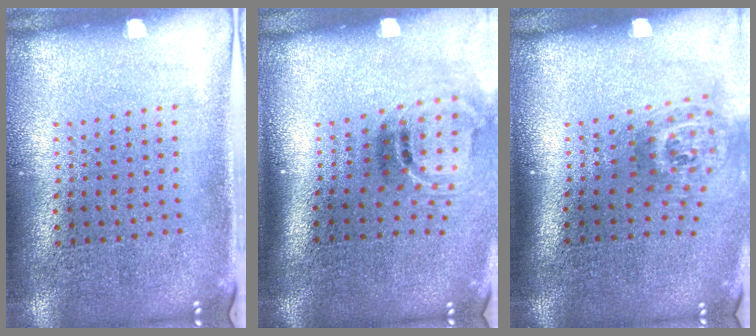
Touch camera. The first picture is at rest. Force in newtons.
{"total": 1.8, "press": 1.1, "slide": 1.4}
{"total": 1.8, "press": 1.2, "slide": 1.4}